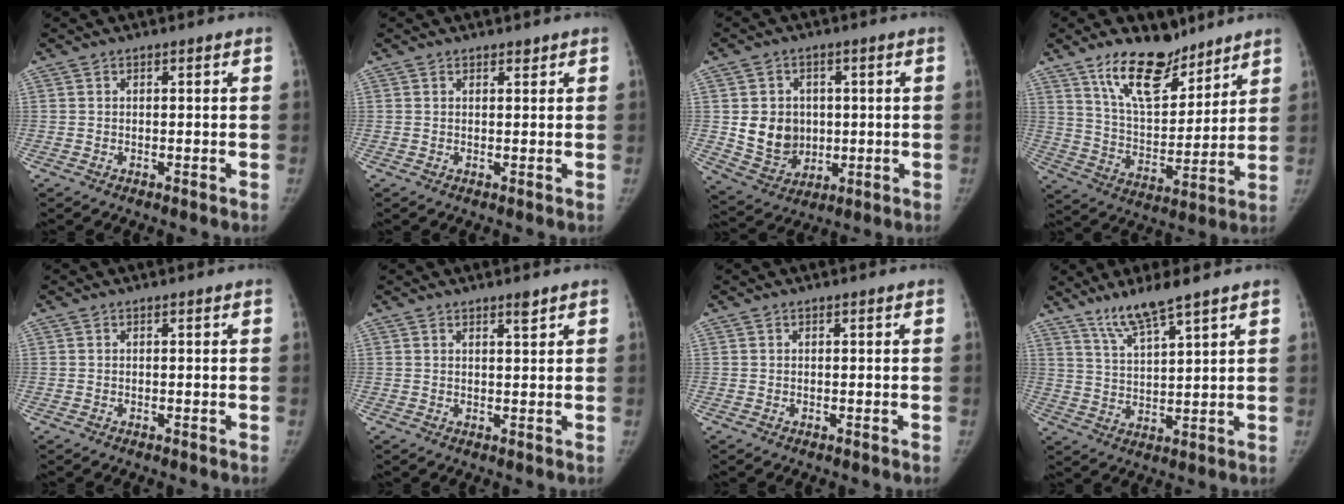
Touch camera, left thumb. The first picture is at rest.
{"total": 0.9, "force": [0.8, 0.4, 0.3], "torque": [-0.002, -0.006, 0.011]}
{"total": 10.0, "force": [0.6, 8.5, 5.1], "torque": [-0.051, -0.008, 0.028]}
{"total": 15.3, "force": [10.9, 7.0, 8.2], "torque": [-0.102, -0.072, 0.198]}
{"total": 0.0}
{"total": 1.8, "force": [1.4, 0.2, 1.1], "torque": [-0.015, -0.010, 0.023]}
{"total": 0.0}
{"total": 7.8, "force": [6.0, 0.4, 5.0], "torque": [-0.100, -0.036, 0.124]}